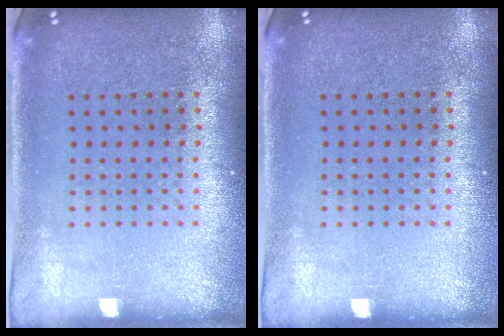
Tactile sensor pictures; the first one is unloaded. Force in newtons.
{"total": 0.0}